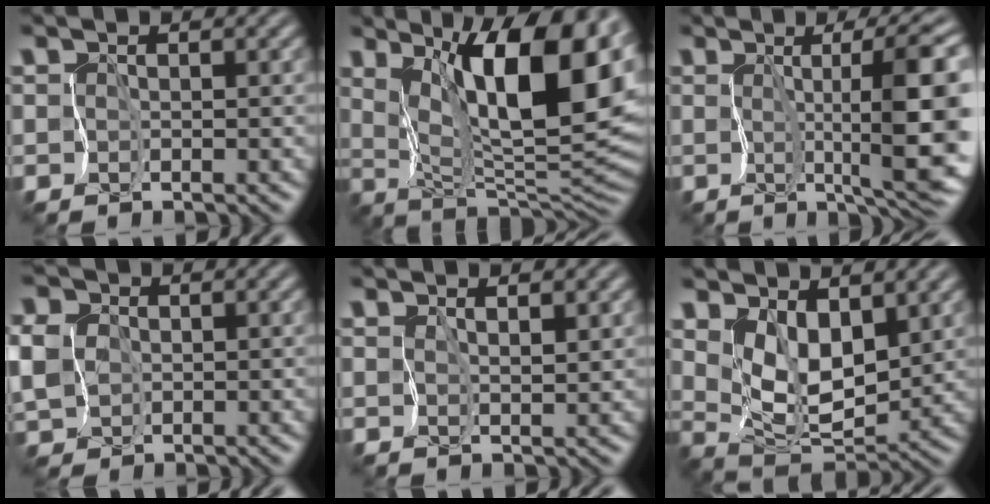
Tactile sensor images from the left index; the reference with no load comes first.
{"total": 13.5, "force": [5.6, 4.4, 11.4], "torque": [-0.149, -0.001, 0.090]}
{"total": 9.8, "force": [0.5, 1.3, 9.7], "torque": [-0.134, 0.000, 0.011]}
{"total": 5.5, "force": [-0.1, 4.8, 2.8], "torque": [-0.073, 0.008, -0.025]}
{"total": 1.6, "force": [1.1, 0.2, 1.2], "torque": [-0.015, -0.008, 0.024]}
{"total": 5.6, "force": [2.3, 3.0, 4.2], "torque": [-0.082, -0.020, 0.042]}